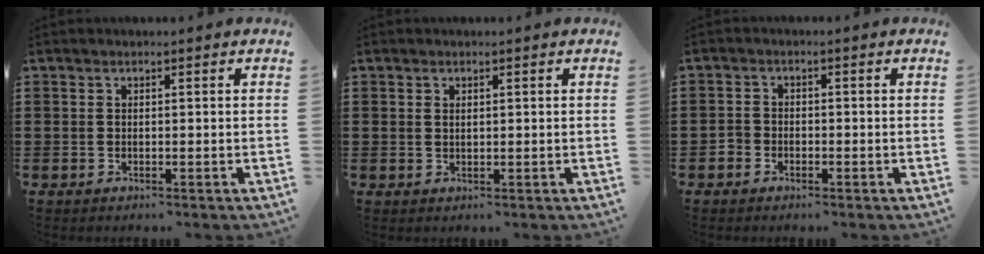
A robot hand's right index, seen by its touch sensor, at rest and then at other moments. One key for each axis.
{"total": 0.7, "fx": 0.3, "fy": 0.4, "fz": 0.5, "tx": -0.011, "ty": 0.002, "tz": 0.005}
{"total": 1.7, "fx": -1.1, "fy": 1.3, "fz": 0.5, "tx": -0.013, "ty": 0.003, "tz": -0.024}